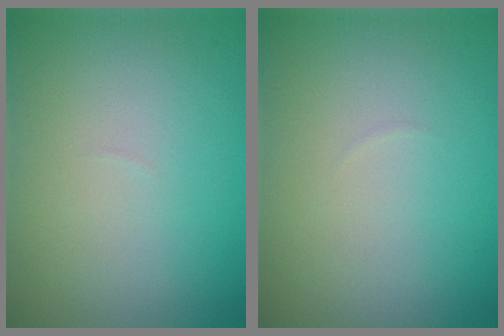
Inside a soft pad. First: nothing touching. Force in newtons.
{"total": 0.0}